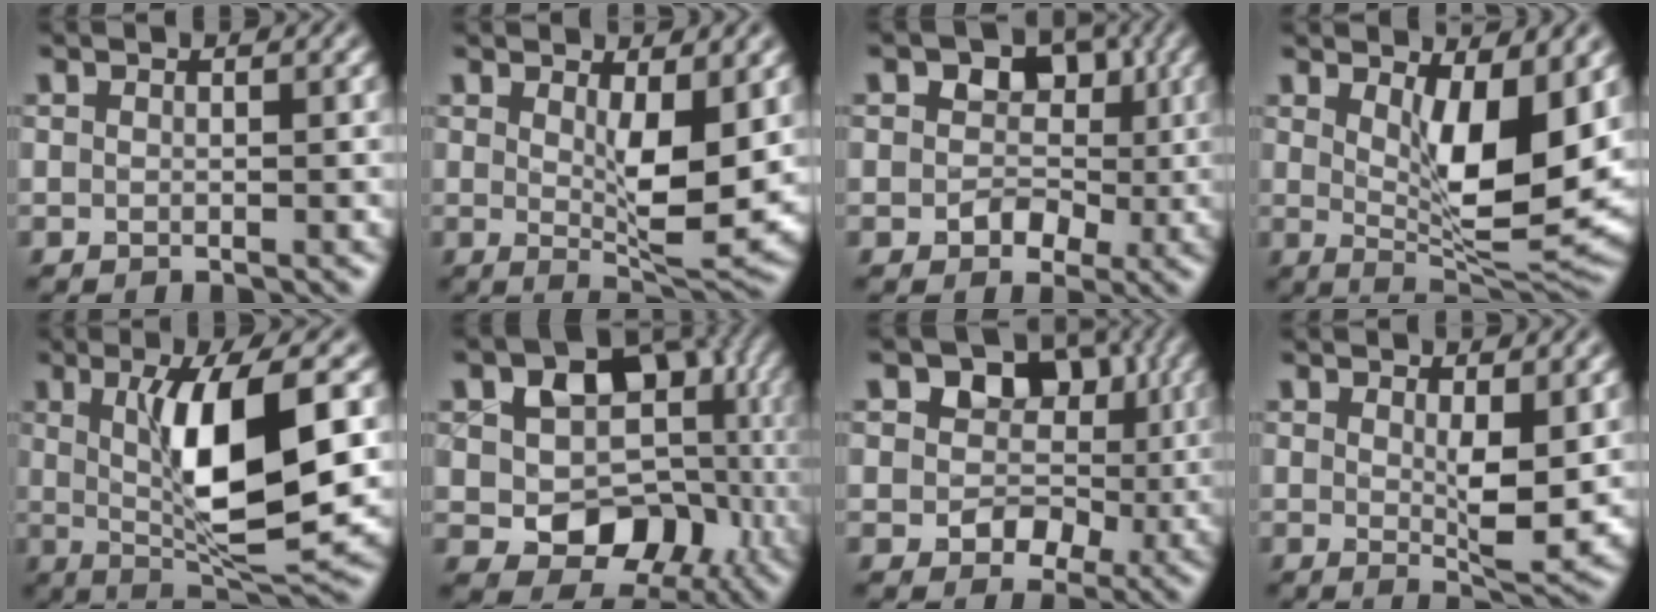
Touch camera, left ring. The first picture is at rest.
{"total": 5.2, "force": [0.9, 1.5, 4.9], "torque": [-0.080, -0.015, 0.020]}
{"total": 5.7, "force": [0.9, 4.7, 3.2], "torque": [-0.003, 0.016, -0.014]}
{"total": 8.5, "force": [1.7, 2.8, 7.8], "torque": [-0.126, -0.019, 0.036]}
{"total": 9.9, "force": [0.9, 2.7, 9.5], "torque": [-0.153, -0.007, 0.024]}
{"total": 10.6, "force": [0.8, 8.3, 6.6], "torque": [-0.085, -0.025, 0.010]}
{"total": 7.8, "force": [1.6, 6.2, 4.4], "torque": [-0.031, 0.013, 0.002]}
{"total": 3.6, "force": [0.6, 1.0, 3.4], "torque": [-0.056, -0.011, 0.015]}